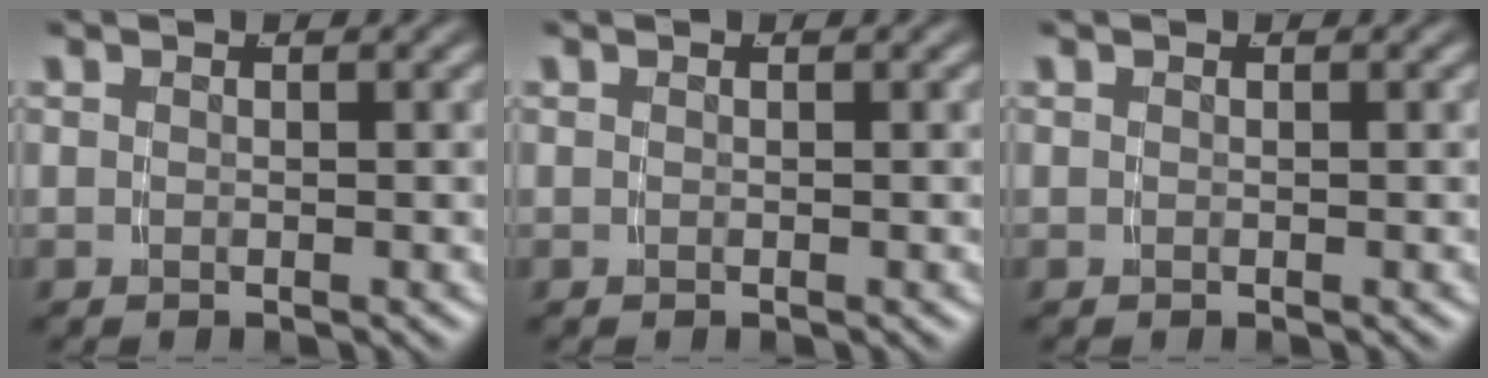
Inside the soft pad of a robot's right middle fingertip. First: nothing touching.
{"total": 0.0}
{"total": 0.0}